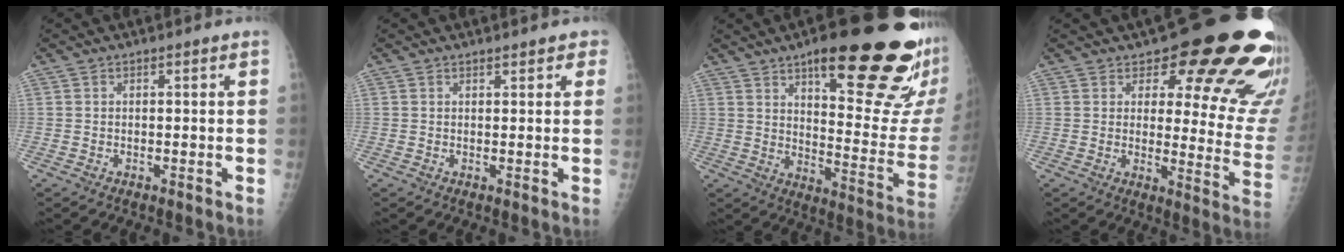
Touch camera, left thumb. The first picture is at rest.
{"total": 2.2, "force": [1.6, 1.1, 1.0], "torque": [0.010, -0.001, 0.013]}
{"total": 27.5, "force": [15.6, 7.0, 21.6], "torque": [-0.238, -0.067, 0.226]}
{"total": 21.5, "force": [14.7, 7.9, 13.6], "torque": [-0.115, -0.091, 0.169]}